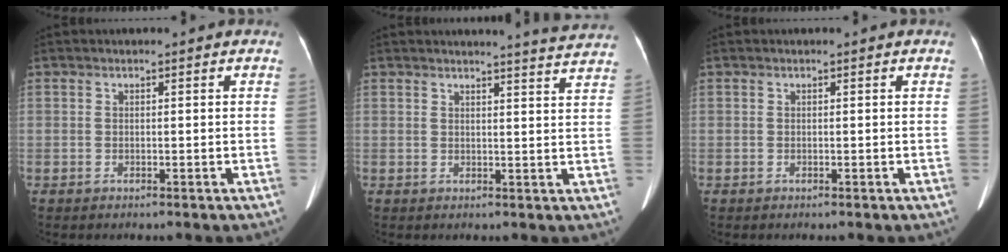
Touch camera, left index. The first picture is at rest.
{"total": 6.1, "force": [5.9, -1.2, 1.0], "torque": [-0.022, -0.023, 0.056]}
{"total": 0.0}